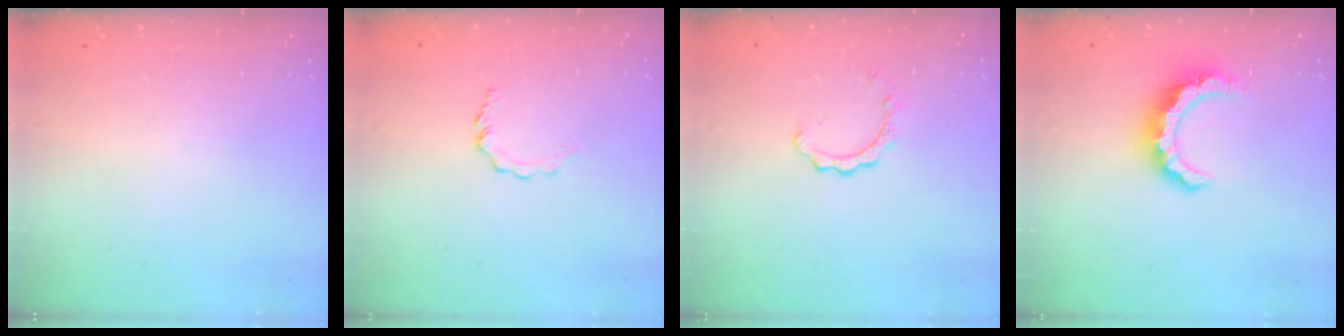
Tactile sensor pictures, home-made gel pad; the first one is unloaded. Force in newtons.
{"total": 2.9, "press": 2.9, "slide": 0.3}
{"total": 2.7, "press": 2.7, "slide": 0.0}
{"total": 8.3, "press": 8.3, "slide": 0.9}